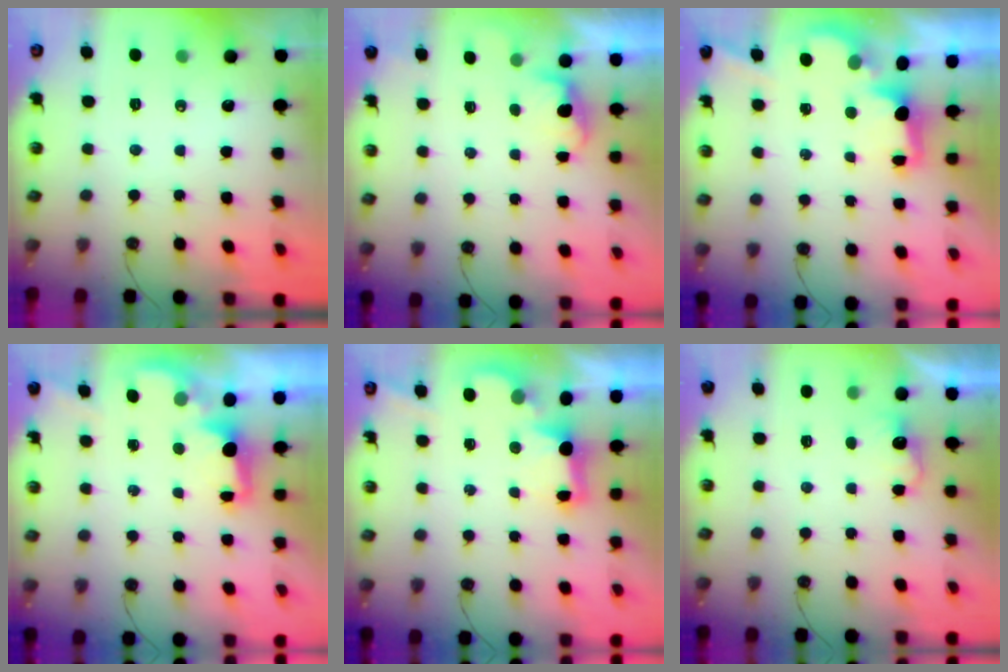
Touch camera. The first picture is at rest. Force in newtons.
{"total": 1.3, "press": 1.0, "slide": 0.8}
{"total": 2.2, "press": 2.0, "slide": 0.8}
{"total": 1.6, "press": 1.5, "slide": 0.6}
{"total": 2.4, "press": 2.3, "slide": 0.7}
{"total": 2.8, "press": 2.7, "slide": 0.8}